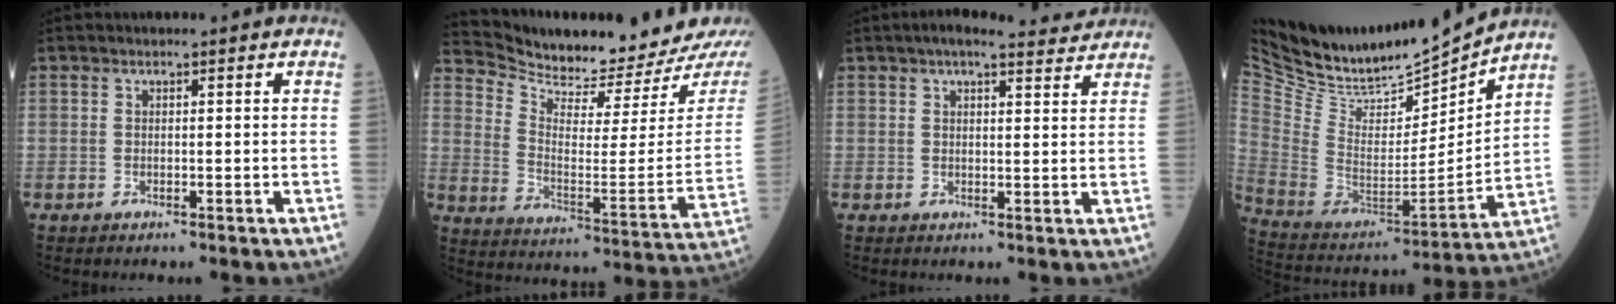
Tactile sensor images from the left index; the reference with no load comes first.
{"total": 16.9, "force": [16.3, 0.1, 4.7], "torque": [-0.092, -0.091, 0.239]}
{"total": 7.7, "force": [6.8, 1.4, 3.3], "torque": [-0.045, 0.017, 0.080]}
{"total": 22.0, "force": [20.4, 4.3, 6.8], "torque": [-0.154, -0.041, 0.357]}